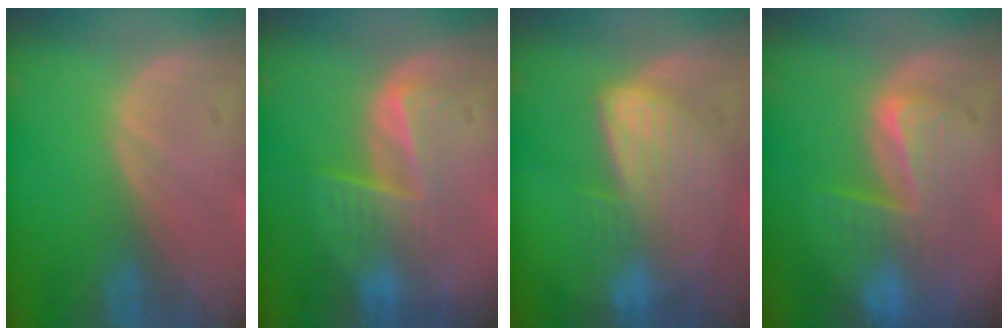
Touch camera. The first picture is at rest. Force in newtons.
{"total": 6.7, "press": 5.5, "slide": 3.7}
{"total": 6.5, "press": 6.5, "slide": 1.0}
{"total": 7.1, "press": 6.9, "slide": 1.9}